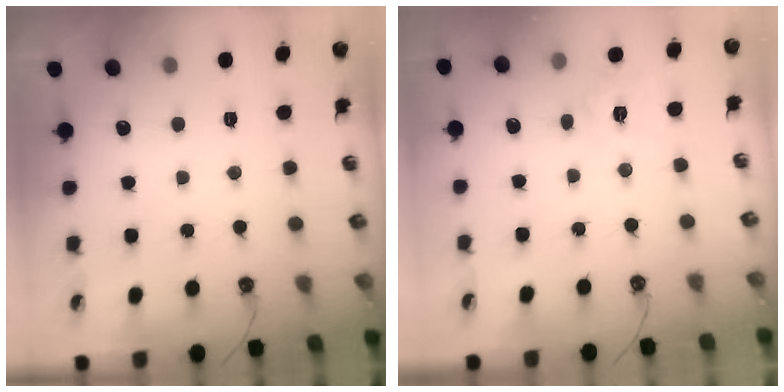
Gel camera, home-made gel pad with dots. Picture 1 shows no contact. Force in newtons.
{"total": 8.3, "press": 8.3, "slide": 0.5}